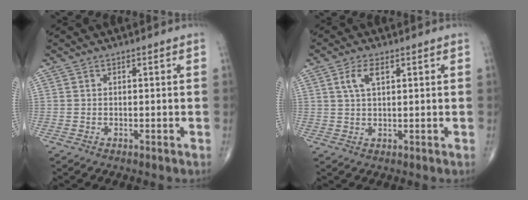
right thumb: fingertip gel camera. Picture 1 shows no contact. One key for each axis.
{"total": 3.9, "fx": 1.6, "fy": 1.7, "fz": 3.2, "tx": -0.065, "ty": 0.005, "tz": 0.033}